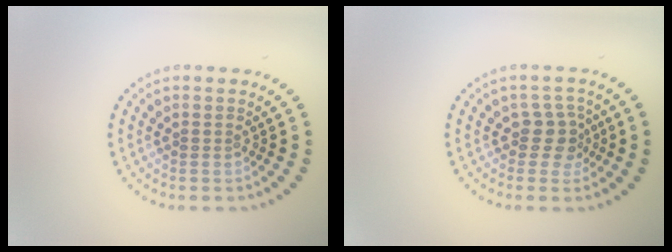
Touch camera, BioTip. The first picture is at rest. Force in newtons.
{"total": 2.4, "press": 1.9, "slide": 1.5}